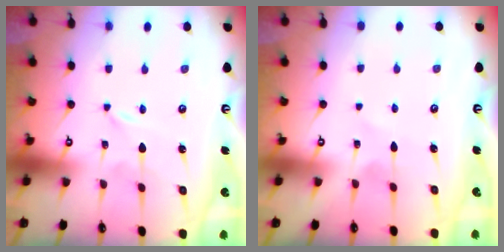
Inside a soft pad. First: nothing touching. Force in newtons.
{"total": 2.5, "press": 2.5, "slide": 0.3}